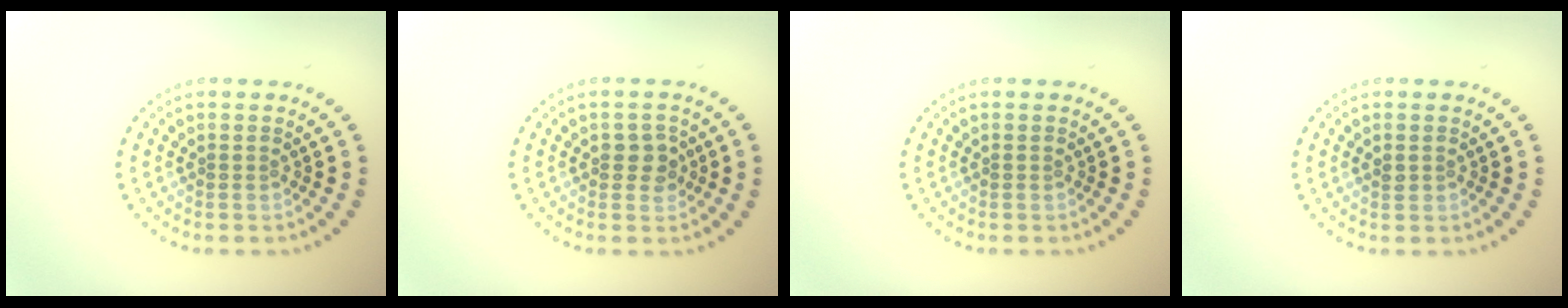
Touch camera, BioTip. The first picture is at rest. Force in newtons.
{"total": 1.9, "press": 1.8, "slide": 0.6}
{"total": 0.0}
{"total": 0.7, "press": 0.7, "slide": 0.0}